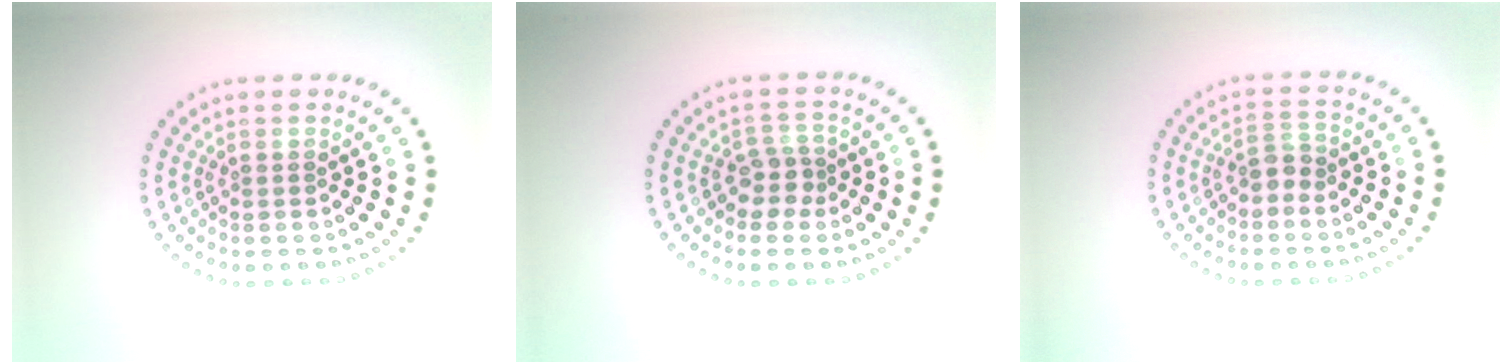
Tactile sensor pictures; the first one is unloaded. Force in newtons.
{"total": 2.2, "press": 1.7, "slide": 1.4}
{"total": 1.8, "press": 1.5, "slide": 0.9}